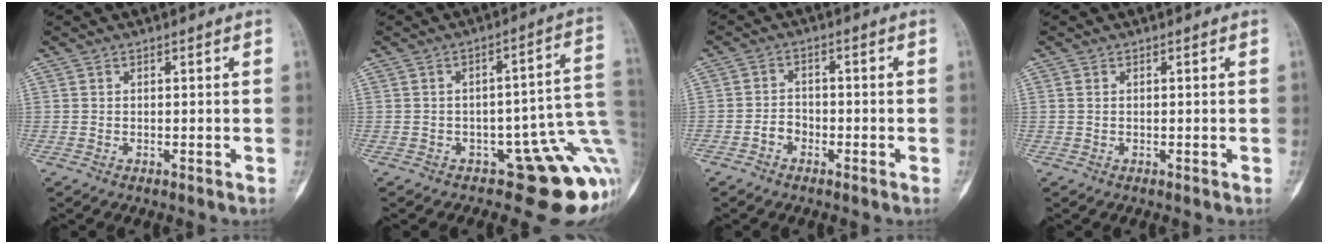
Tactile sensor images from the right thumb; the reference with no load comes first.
{"total": 13.6, "force": [-4.7, 6.0, 11.3], "torque": [-0.071, 0.059, -0.056]}
{"total": 3.1, "force": [-1.6, 2.4, 1.1], "torque": [0.000, 0.016, -0.035]}
{"total": 0.8, "force": [0.1, 0.6, 0.5], "torque": [-0.010, -0.001, 0.002]}